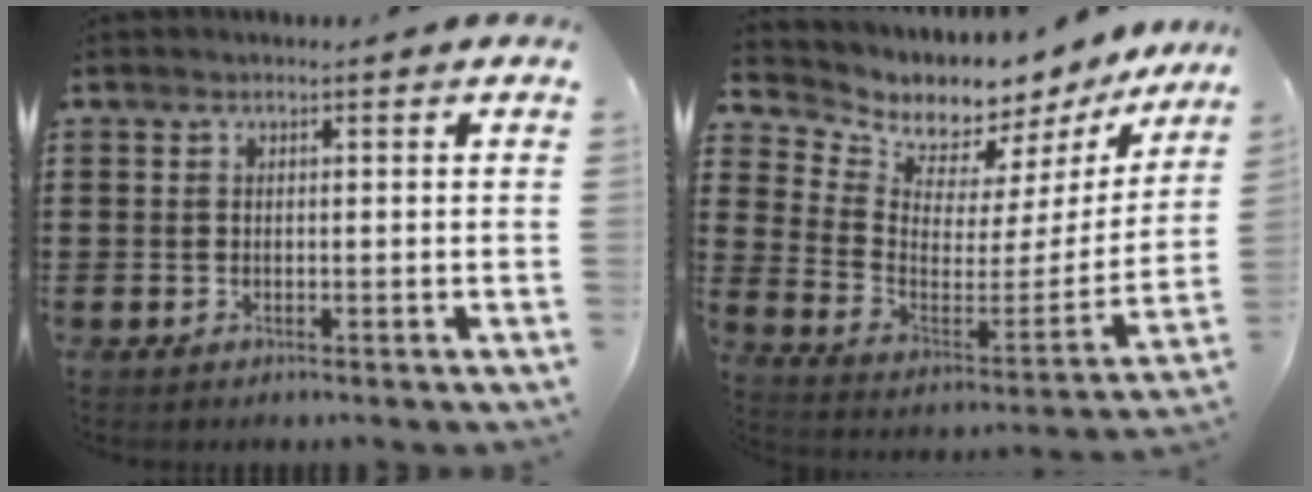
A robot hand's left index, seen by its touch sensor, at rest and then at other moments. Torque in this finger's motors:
{"motor_torque": [0.39, -0.32, 0.46, 0.02]}